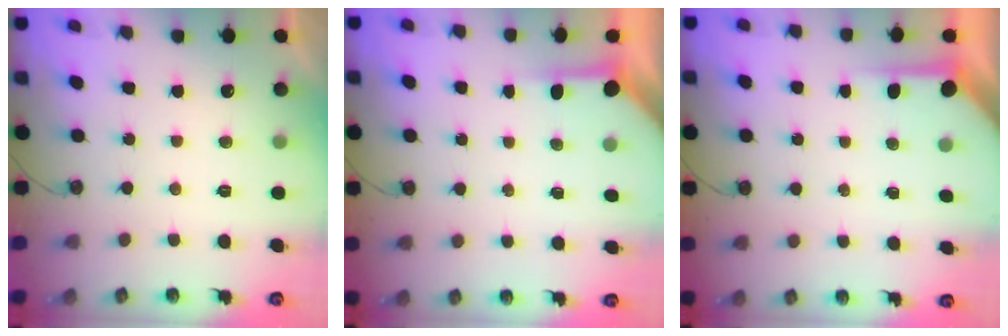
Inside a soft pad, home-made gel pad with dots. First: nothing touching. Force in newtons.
{"total": 3.4, "press": 3.4, "slide": 0.3}
{"total": 4.0, "press": 4.0, "slide": 0.2}